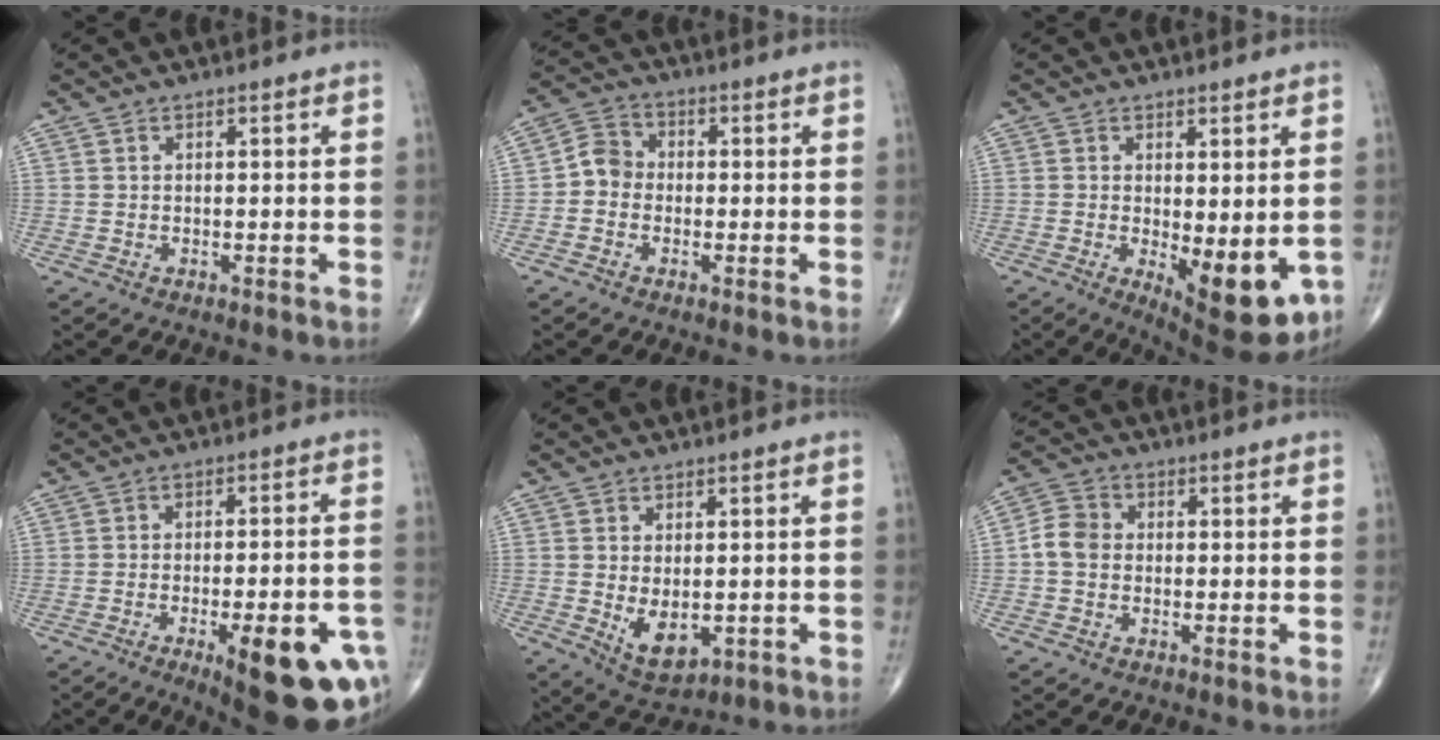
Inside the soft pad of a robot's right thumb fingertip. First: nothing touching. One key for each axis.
{"total": 4.9, "fx": -1.0, "fy": 4.2, "fz": 2.2, "tx": -0.021, "ty": 0.018, "tz": -0.034}
{"total": 11.5, "fx": -2.5, "fy": 4.5, "fz": 10.2, "tx": -0.124, "ty": -0.024, "tz": -0.020}
{"total": 18.9, "fx": -8.2, "fy": 6.2, "fz": 15.9, "tx": -0.151, "ty": 0.024, "tz": -0.096}
{"total": 6.9, "fx": -0.9, "fy": 4.0, "fz": 5.6, "tx": -0.081, "ty": -0.016, "tz": 0.001}
{"total": 5.1, "fx": -0.3, "fy": 4.3, "fz": 2.8, "tx": -0.046, "ty": 0.015, "tz": -0.016}